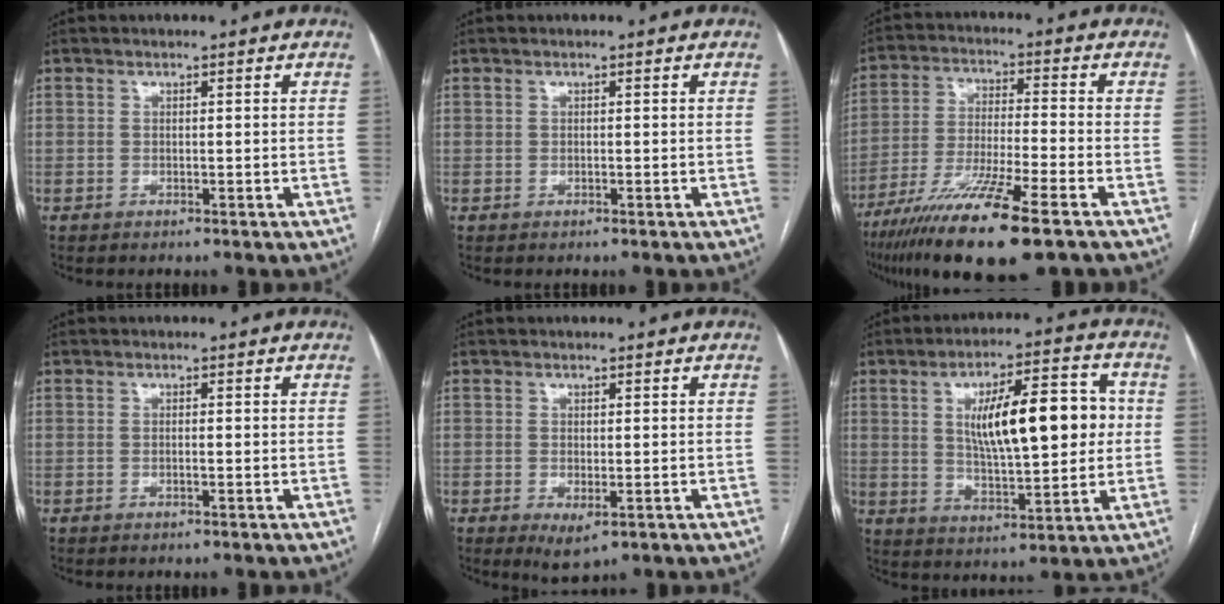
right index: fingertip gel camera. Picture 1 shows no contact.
{"total": 0.0}
{"total": 15.7, "force": [-9.9, 0.7, 12.2], "torque": [-0.233, -0.043, -0.178]}
{"total": 0.6, "force": [-0.2, 0.1, 0.6], "torque": [-0.011, 0.000, -0.002]}
{"total": 3.2, "force": [-1.2, 1.3, 2.6], "torque": [-0.038, -0.005, -0.008]}
{"total": 15.2, "force": [2.4, 4.2, 14.4], "torque": [-0.227, 0.023, 0.040]}